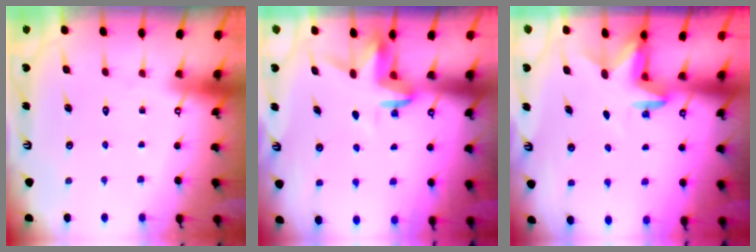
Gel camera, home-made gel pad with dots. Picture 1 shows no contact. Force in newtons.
{"total": 3.6, "press": 3.6, "slide": 0.2}
{"total": 2.9, "press": 2.8, "slide": 0.7}